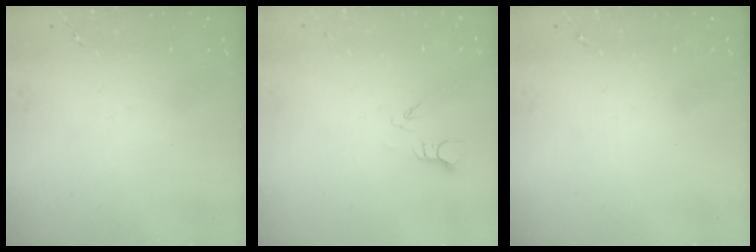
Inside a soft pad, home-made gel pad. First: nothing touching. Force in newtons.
{"total": 2.7, "press": 2.7, "slide": 0.3}
{"total": 0.0}